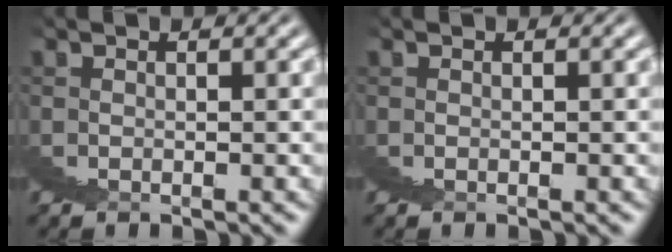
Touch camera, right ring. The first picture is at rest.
{"total": 0.0}